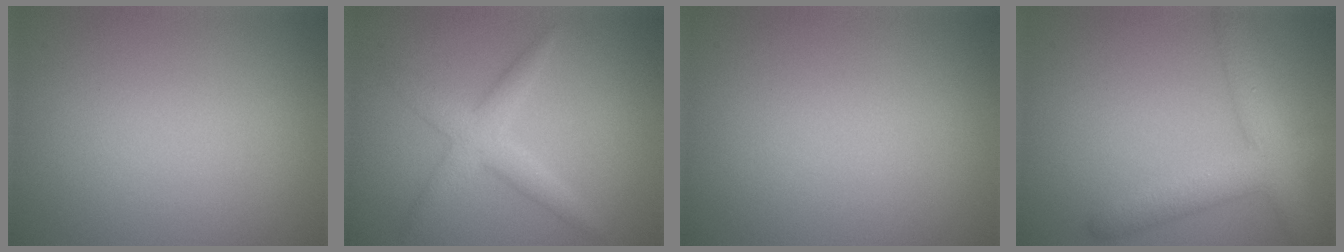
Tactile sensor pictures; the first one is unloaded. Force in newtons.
{"total": 3.0, "press": 3.0, "slide": 0.1}
{"total": 0.0}
{"total": 5.3, "press": 5.3, "slide": 0.2}